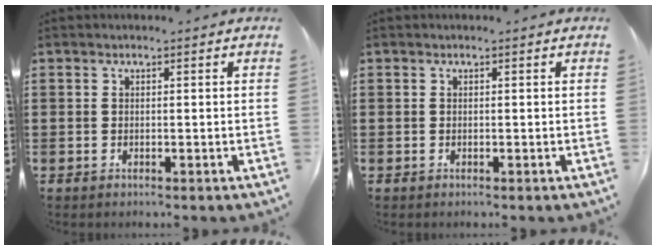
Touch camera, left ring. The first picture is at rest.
{"total": 0.0}